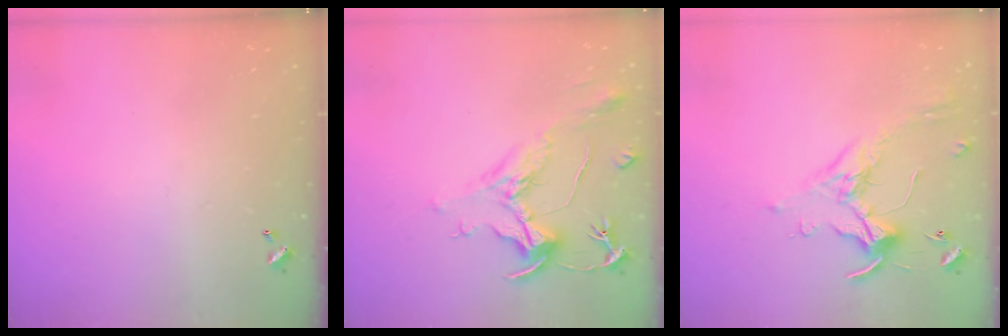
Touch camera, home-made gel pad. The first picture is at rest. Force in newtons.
{"total": 2.1, "press": 1.6, "slide": 1.4}
{"total": 0.9, "press": 0.5, "slide": 0.7}